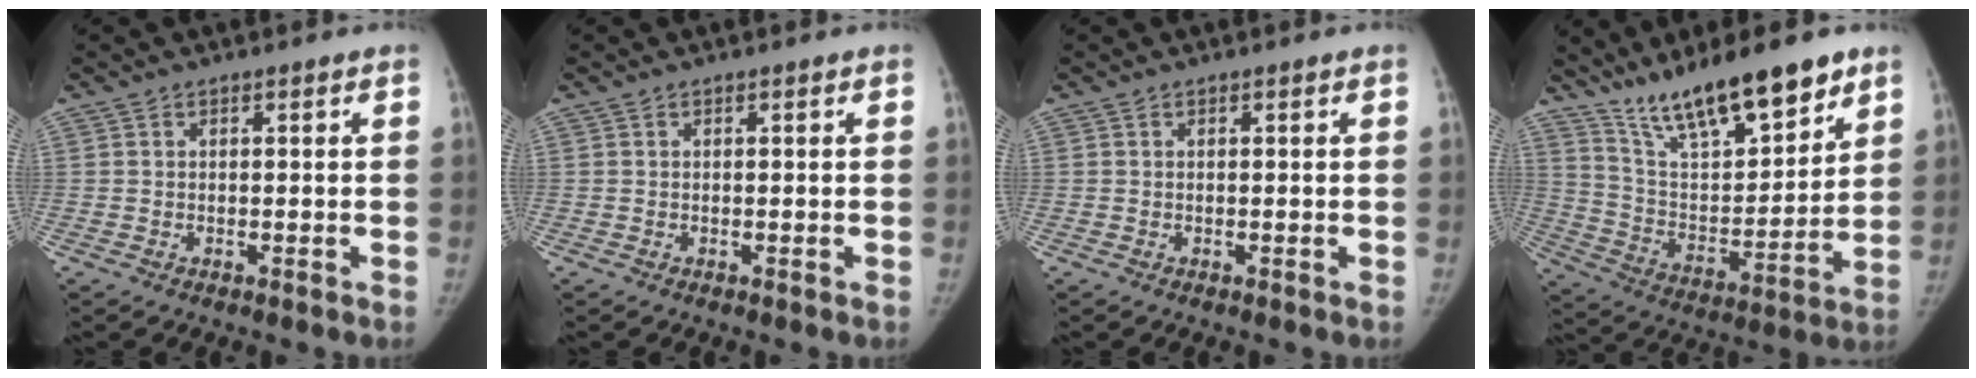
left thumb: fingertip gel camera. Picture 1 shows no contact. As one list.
[{"total": 0.0}, {"total": 0.0}, {"total": 20.0, "force": [14.5, 5.6, 12.6], "torque": [-0.175, -0.069, 0.257]}]